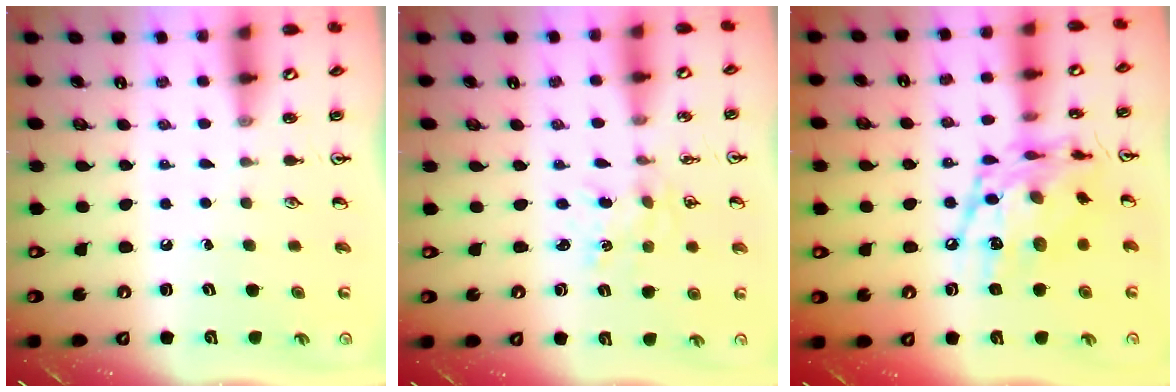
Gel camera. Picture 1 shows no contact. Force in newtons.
{"total": 0.5, "press": 0.5, "slide": 0.1}
{"total": 17.1, "press": 17.1, "slide": 1.4}